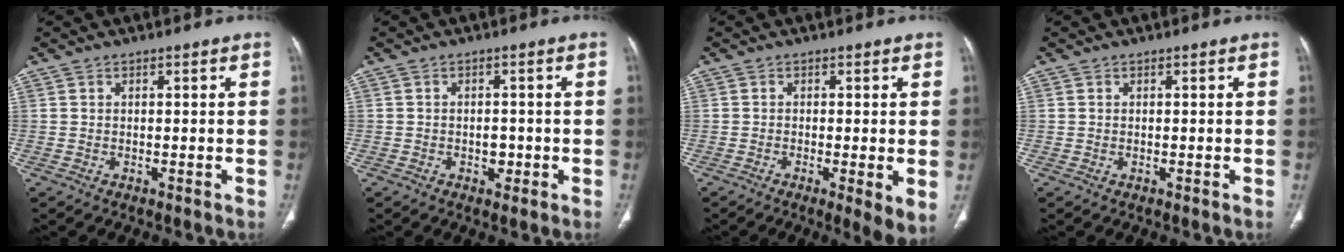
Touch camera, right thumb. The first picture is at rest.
{"total": 2.4, "force": [-0.7, 1.8, 1.4], "torque": [-0.007, 0.005, -0.008]}
{"total": 5.0, "force": [-1.1, 1.0, 4.8], "torque": [-0.084, -0.017, -0.020]}
{"total": 0.0}